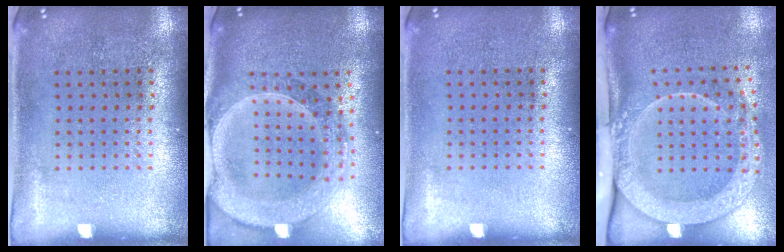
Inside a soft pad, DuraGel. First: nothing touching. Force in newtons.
{"total": 2.9, "press": 2.5, "slide": 1.5}
{"total": 0.0}
{"total": 3.0, "press": 2.1, "slide": 2.1}